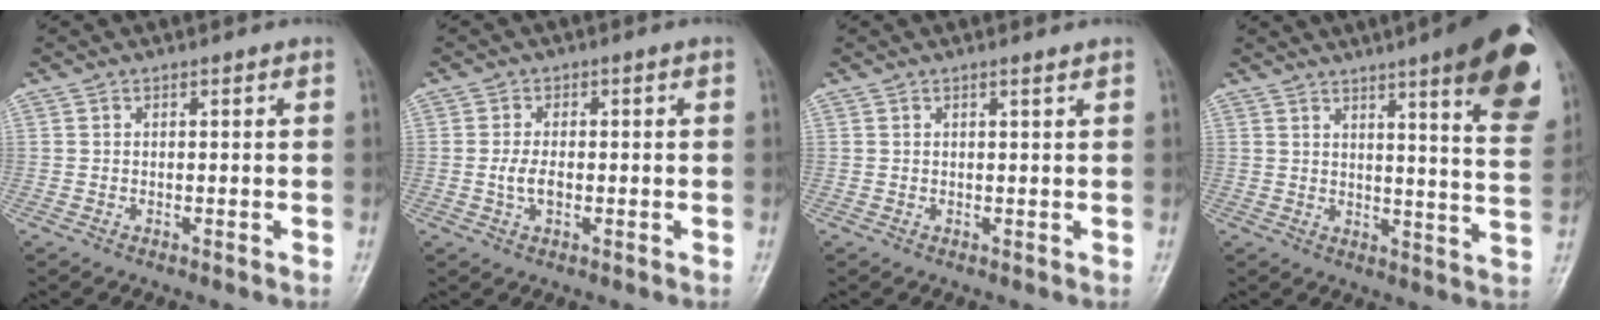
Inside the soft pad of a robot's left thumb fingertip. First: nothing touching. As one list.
[{"total": 3.3, "force": [-0.5, 2.0, 2.5], "torque": [-0.047, 0.007, -0.011]}, {"total": 0.9, "force": [0.6, -0.2, 0.6], "torque": [-0.016, -0.005, 0.012]}, {"total": 18.8, "force": [10.5, 3.0, 15.2], "torque": [-0.170, -0.047, 0.124]}]